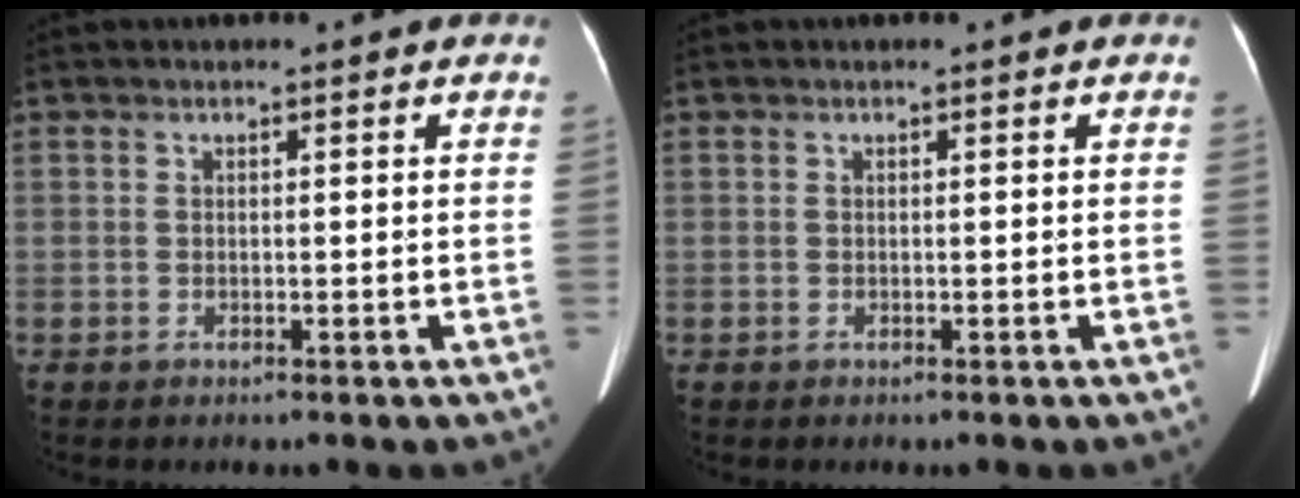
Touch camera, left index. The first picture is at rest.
{"total": 0.0}